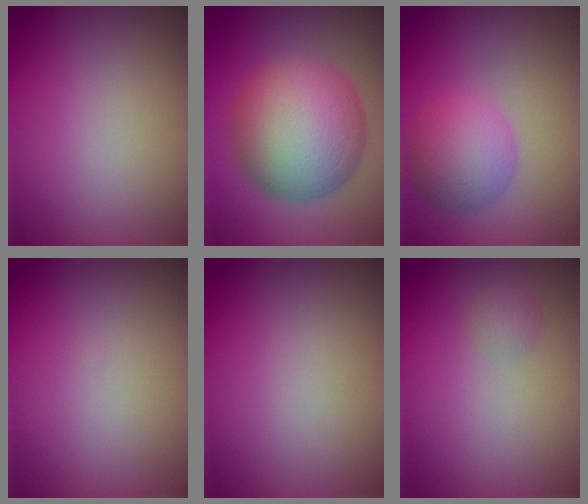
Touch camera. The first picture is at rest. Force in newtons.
{"total": 11.1, "press": 11.1, "slide": 0.3}
{"total": 4.6, "press": 4.6, "slide": 0.2}
{"total": 0.0}
{"total": 0.0}
{"total": 1.0, "press": 1.0, "slide": 0.0}